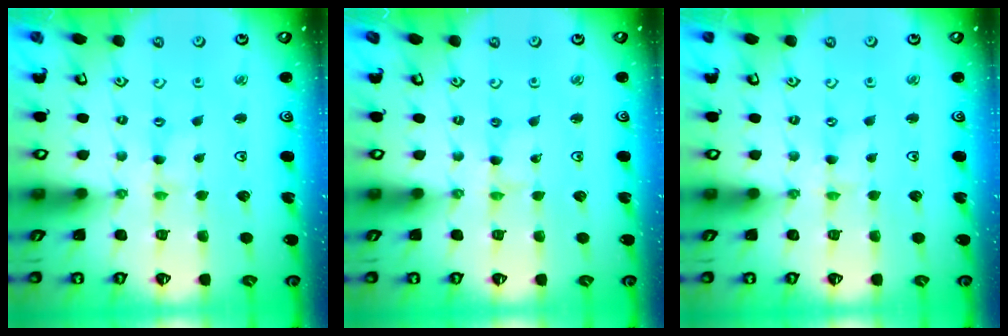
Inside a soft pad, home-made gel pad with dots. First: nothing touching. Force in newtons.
{"total": 1.3, "press": 1.3, "slide": 0.1}
{"total": 0.0}